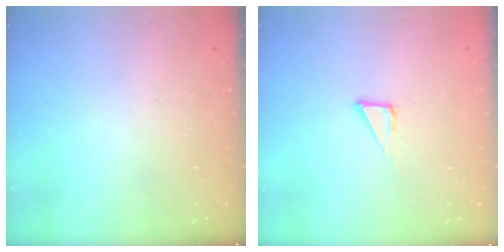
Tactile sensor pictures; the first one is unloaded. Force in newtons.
{"total": 1.9, "press": 1.9, "slide": 0.1}